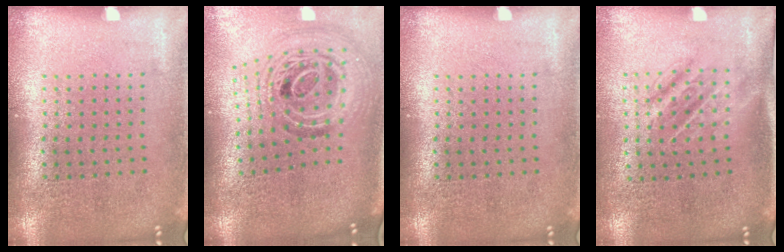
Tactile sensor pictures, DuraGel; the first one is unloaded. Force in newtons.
{"total": 2.1, "press": 1.6, "slide": 1.3}
{"total": 0.0}
{"total": 1.6, "press": 1.2, "slide": 1.0}